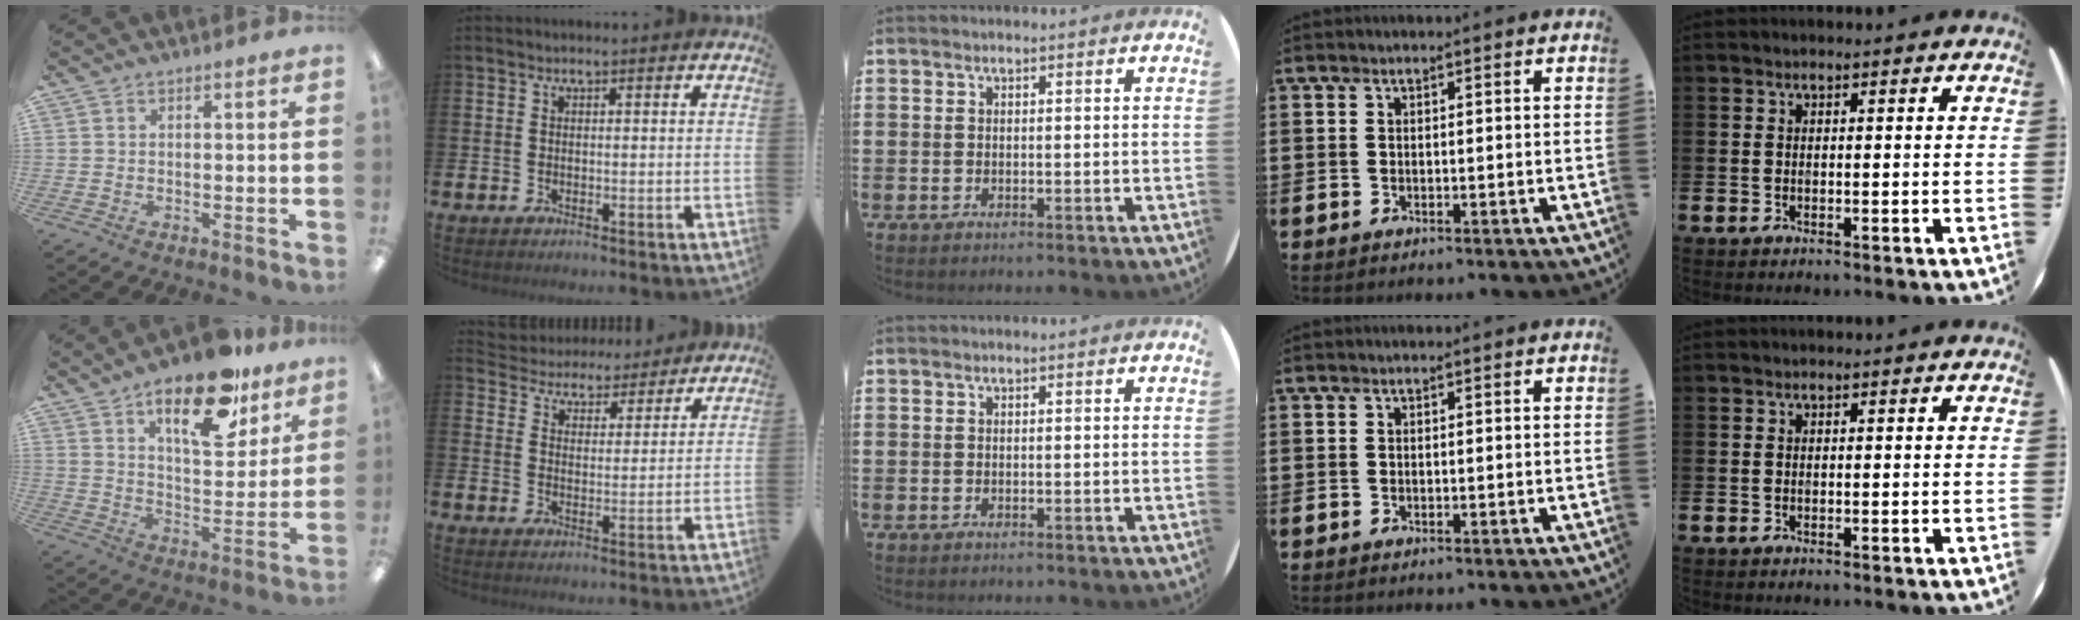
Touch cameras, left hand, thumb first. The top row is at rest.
{"thumb": {"total": 19.5, "force": [12.6, 8.3, 12.2], "torque": [-0.176, -0.060, 0.205]}, "index": {"total": 4.6, "force": [4.3, 1.4, -0.7], "torque": [-0.011, -0.036, 0.073]}}